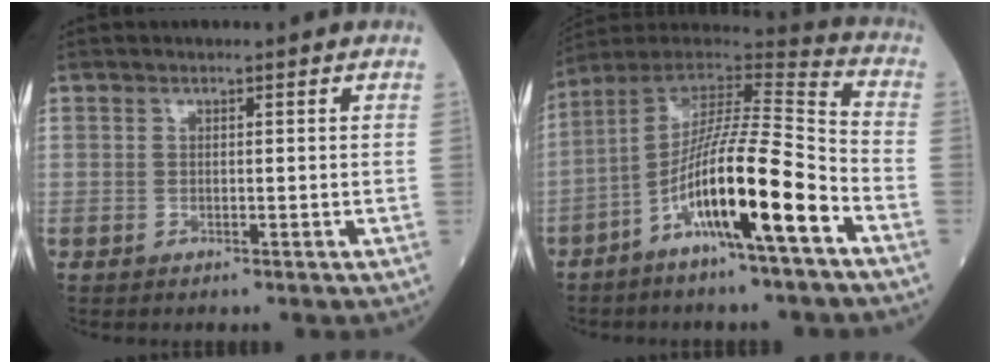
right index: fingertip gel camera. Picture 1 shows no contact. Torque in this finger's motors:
{"motor_torque": [1.85, -0.29, 0.51, 0.18]}